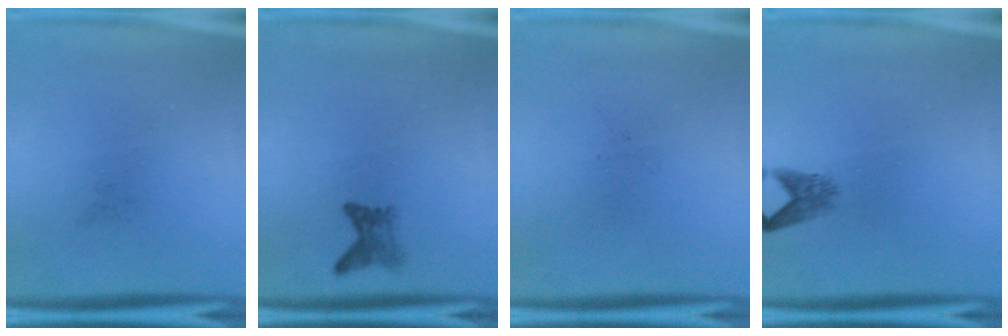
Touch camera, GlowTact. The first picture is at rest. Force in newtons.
{"total": 1.9}
{"total": 0.0}
{"total": 2.0}